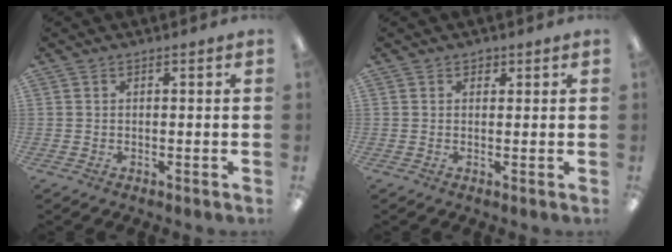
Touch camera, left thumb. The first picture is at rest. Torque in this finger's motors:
{"motor_torque": [0.11, 0.02, 0.32, -0.11, -0.04]}